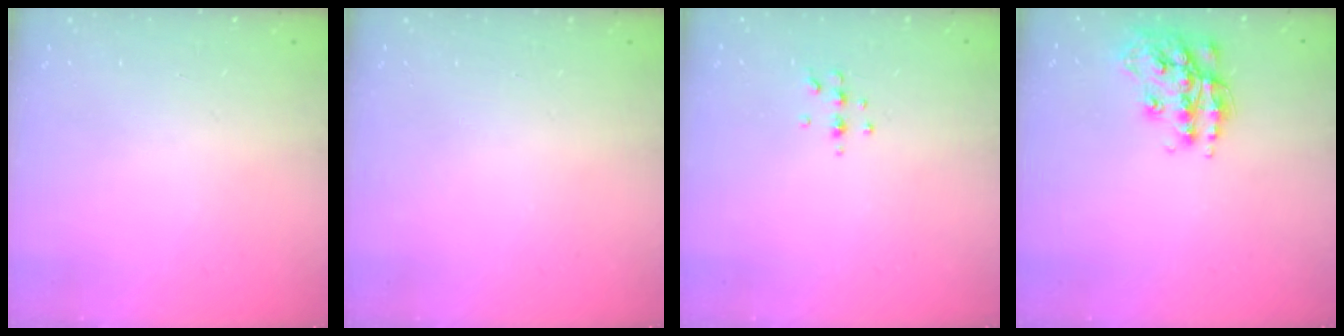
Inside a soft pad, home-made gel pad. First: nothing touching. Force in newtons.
{"total": 0.0}
{"total": 5.2, "press": 5.0, "slide": 1.1}
{"total": 15.9, "press": 15.9, "slide": 0.9}